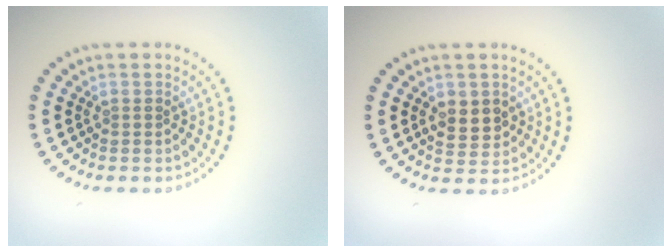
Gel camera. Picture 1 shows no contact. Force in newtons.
{"total": 2.5, "press": 2.5, "slide": 0.4}